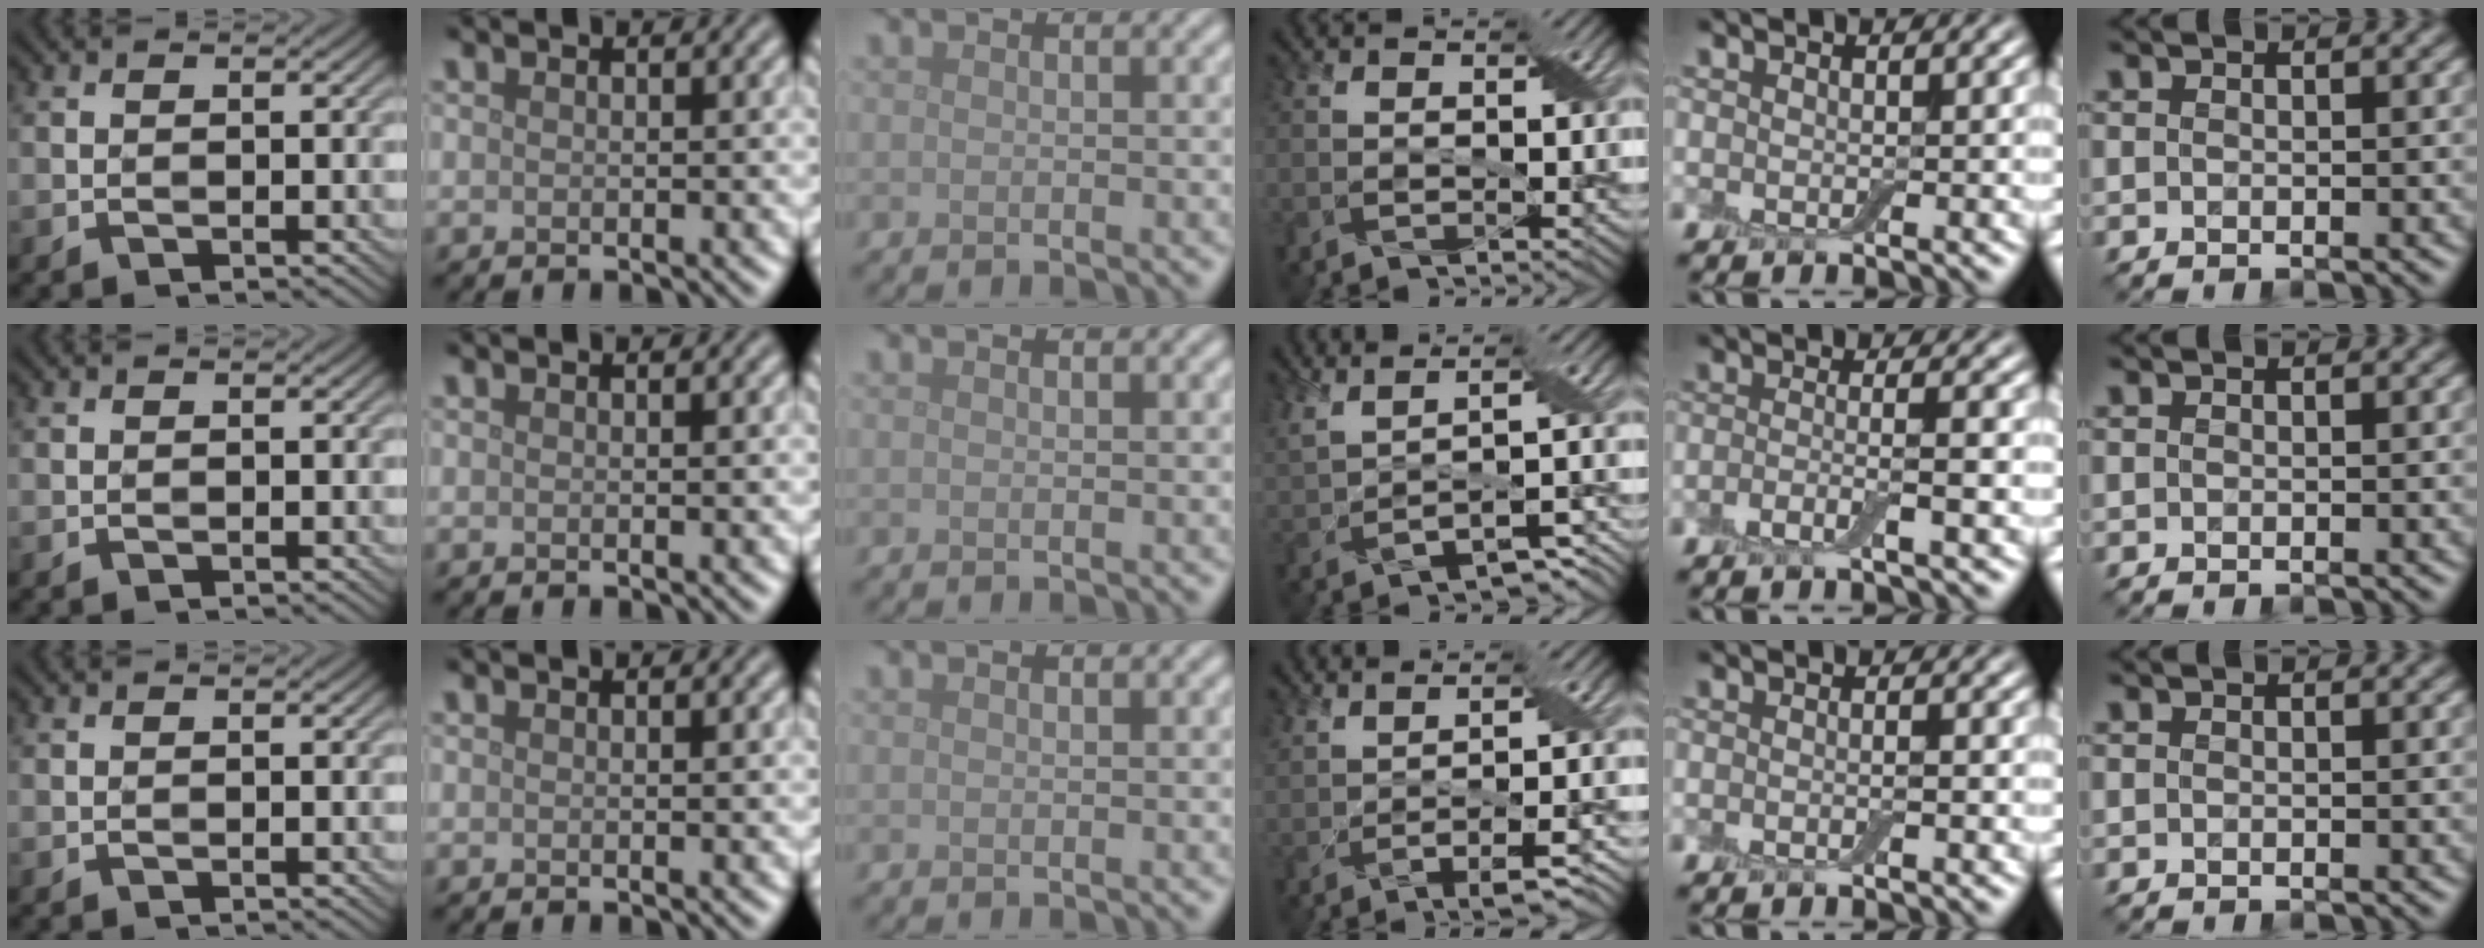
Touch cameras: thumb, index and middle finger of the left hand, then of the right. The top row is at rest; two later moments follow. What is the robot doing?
{"motion": "peel", "object": "adhesive wrap"}